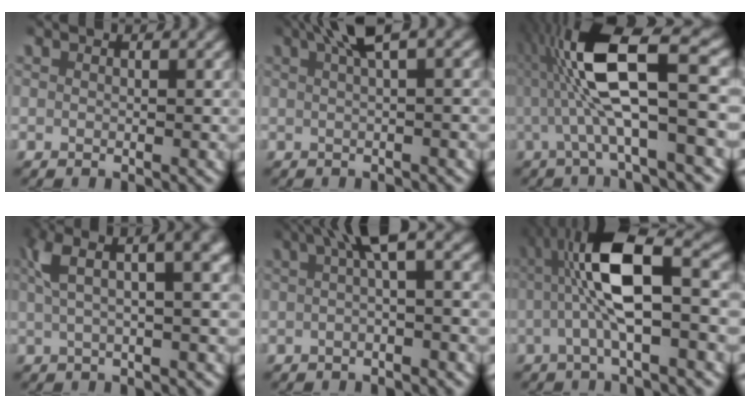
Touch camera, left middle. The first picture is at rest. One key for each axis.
{"total": 3.8, "fx": 1.9, "fy": 0.8, "fz": 3.2, "tx": -0.055, "ty": 0.014, "tz": 0.027}
{"total": 10.2, "fx": 1.2, "fy": 2.6, "fz": 9.7, "tx": -0.186, "ty": 0.015, "tz": 0.012}
{"total": 8.6, "fx": 3.5, "fy": 3.5, "fz": 7.0, "tx": -0.099, "ty": 0.048, "tz": 0.037}
{"total": 3.7, "fx": 0.9, "fy": 0.7, "fz": 3.5, "tx": -0.053, "ty": 0.018, "tz": 0.008}
{"total": 8.5, "fx": 0.4, "fy": 3.1, "fz": 7.9, "tx": -0.151, "ty": 0.012, "tz": 0.000}